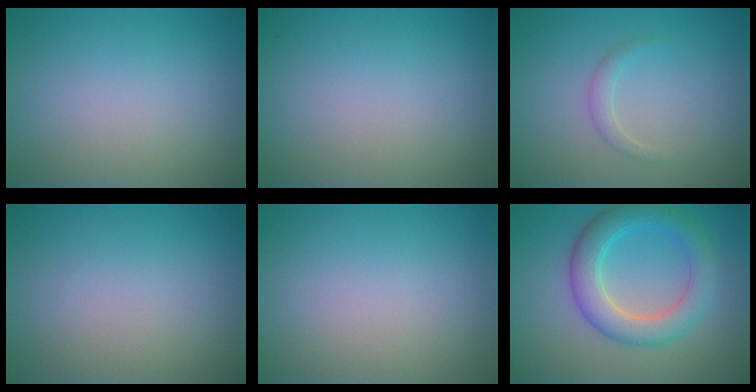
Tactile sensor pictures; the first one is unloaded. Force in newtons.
{"total": 0.0}
{"total": 1.1, "press": 1.1, "slide": 0.1}
{"total": 0.0}
{"total": 0.0}
{"total": 5.3, "press": 5.3, "slide": 0.1}